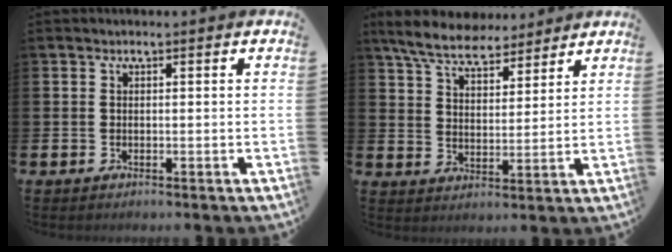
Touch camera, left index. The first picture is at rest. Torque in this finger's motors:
{"motor_torque": [1.06, -1.08, 0.75, 0.15]}